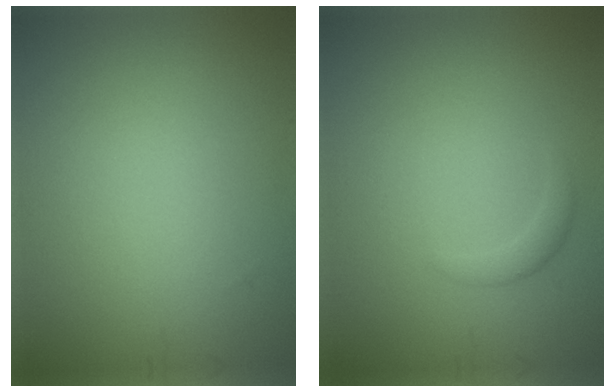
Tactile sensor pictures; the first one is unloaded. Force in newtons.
{"total": 1.0, "press": 1.0, "slide": 0.0}